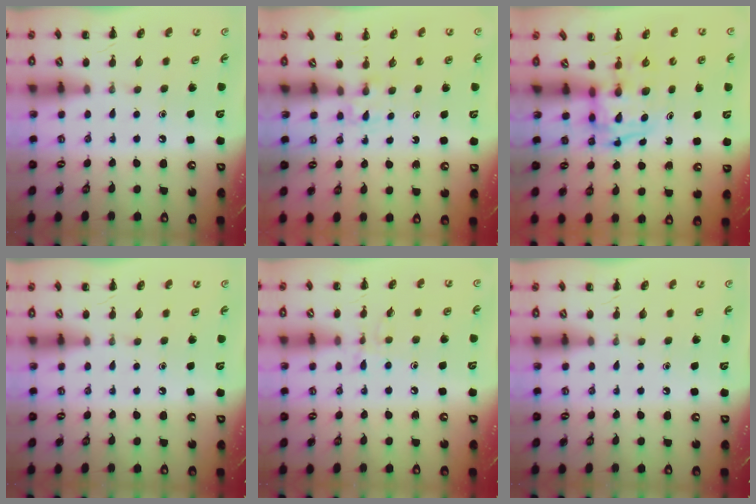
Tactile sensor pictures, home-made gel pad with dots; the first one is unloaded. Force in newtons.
{"total": 1.4, "press": 1.2, "slide": 0.8}
{"total": 3.3, "press": 3.2, "slide": 0.5}
{"total": 0.0}
{"total": 6.7, "press": 6.5, "slide": 1.7}
{"total": 0.0}